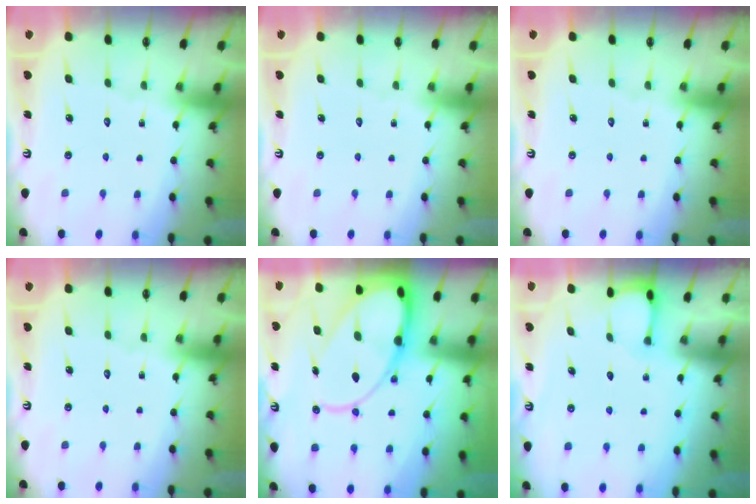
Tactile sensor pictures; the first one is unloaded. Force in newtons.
{"total": 0.0}
{"total": 0.0}
{"total": 0.0}
{"total": 19.3, "press": 19.2, "slide": 2.0}
{"total": 1.9, "press": 1.9, "slide": 0.2}